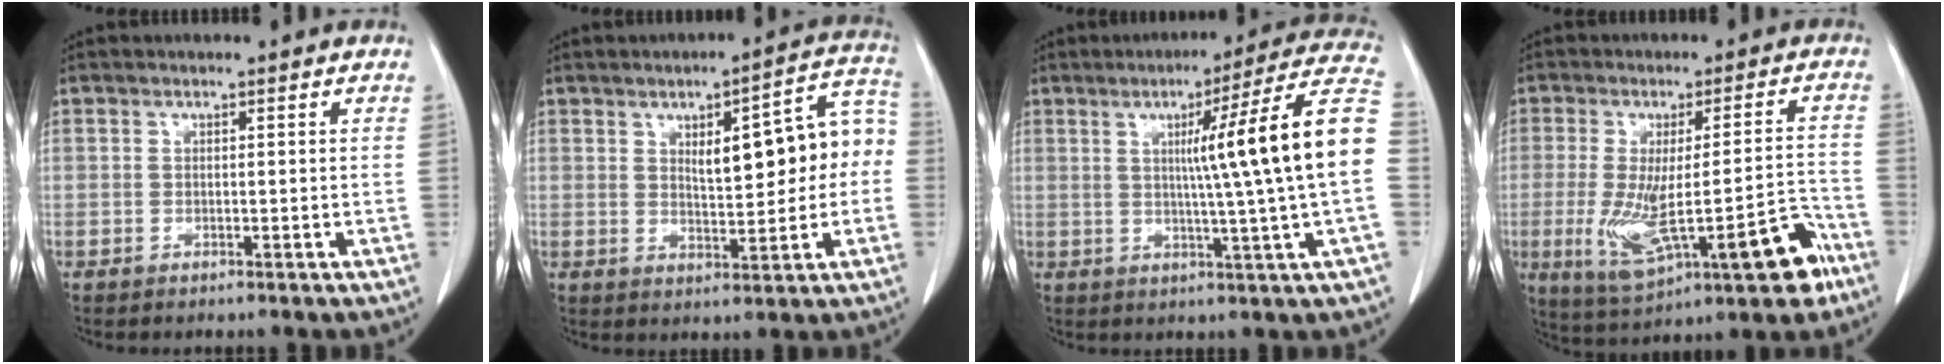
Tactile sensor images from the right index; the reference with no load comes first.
{"total": 11.7, "force": [1.2, 3.7, 11.1], "torque": [-0.141, 0.039, 0.021]}
{"total": 16.9, "force": [1.3, -2.6, 16.7], "torque": [-0.216, 0.010, 0.008]}
{"total": 15.0, "force": [-5.7, 3.2, 13.4], "torque": [-0.217, 0.004, -0.068]}